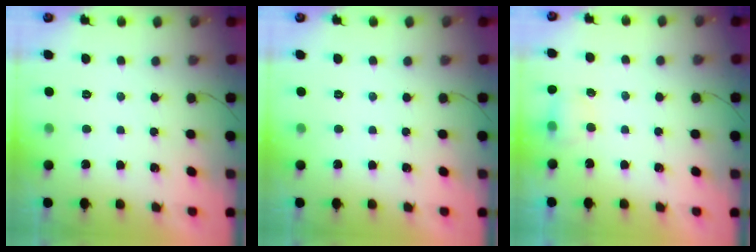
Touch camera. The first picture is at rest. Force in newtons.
{"total": 0.0}
{"total": 4.3, "press": 4.1, "slide": 1.2}